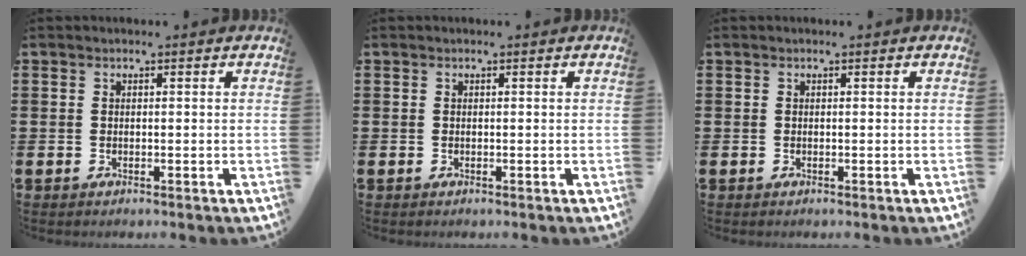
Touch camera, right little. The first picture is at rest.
{"total": 0.0}
{"total": 0.0}